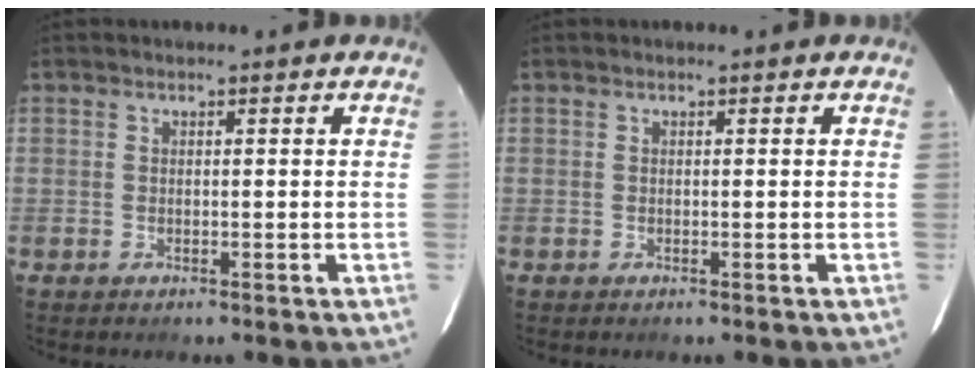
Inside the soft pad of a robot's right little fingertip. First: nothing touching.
{"total": 0.0}